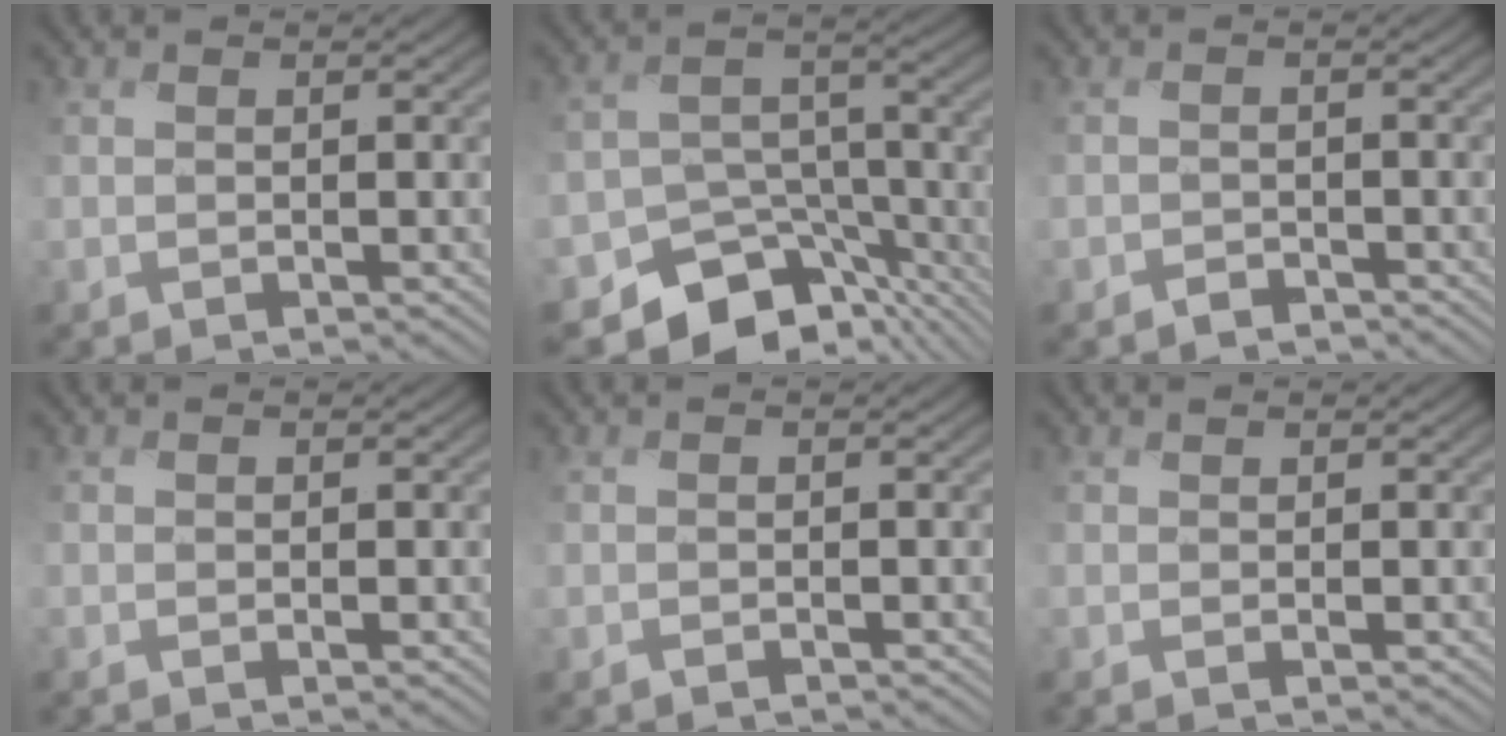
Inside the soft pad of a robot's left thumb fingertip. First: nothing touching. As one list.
[{"total": 11.0, "force": [-8.1, 6.2, 4.1], "torque": [-0.073, -0.016, -0.121]}, {"total": 1.9, "force": [-1.7, 0.7, 0.3], "torque": [0.000, 0.001, -0.037]}, {"total": 0.0}, {"total": 0.6, "force": [-0.5, 0.1, 0.0], "torque": [0.004, -0.002, -0.013]}, {"total": 0.5, "force": [0.4, -0.2, 0.2], "torque": [-0.005, 0.003, 0.011]}]